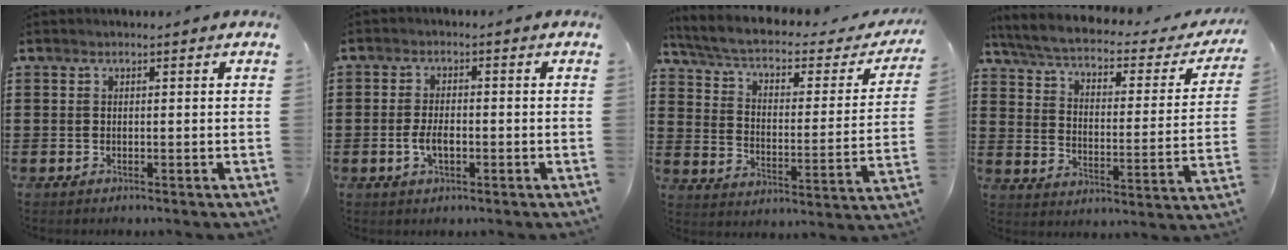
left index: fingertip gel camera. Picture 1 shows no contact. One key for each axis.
{"total": 3.8, "fx": -1.0, "fy": 1.7, "fz": 3.2, "tx": -0.073, "ty": 0.001, "tz": -0.021}
{"total": 4.1, "fx": 2.9, "fy": 1.1, "fz": 2.7, "tx": -0.069, "ty": -0.028, "tz": 0.041}
{"total": 3.7, "fx": 2.8, "fy": 0.6, "fz": 2.3, "tx": -0.061, "ty": -0.028, "tz": 0.040}